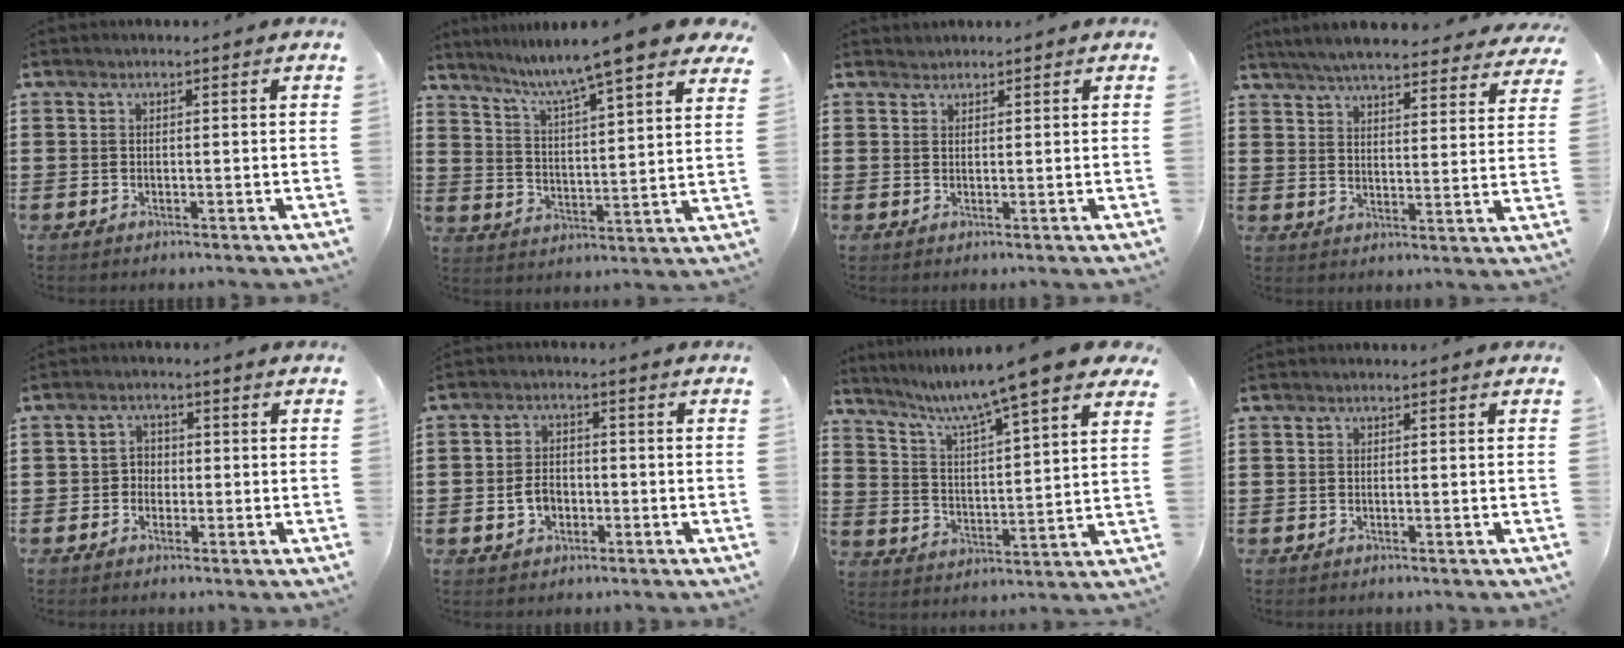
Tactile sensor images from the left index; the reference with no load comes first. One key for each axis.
{"total": 7.7, "fx": 6.7, "fy": -0.8, "fz": 3.8, "tx": -0.095, "ty": -0.049, "tz": 0.101}
{"total": 1.0, "fx": 0.9, "fy": 0.2, "fz": -0.1, "tx": 0.000, "ty": 0.000, "tz": 0.020}
{"total": 6.2, "fx": 5.9, "fy": 0.0, "fz": 2.0, "tx": -0.062, "ty": -0.028, "tz": 0.105}
{"total": 2.2, "fx": -0.7, "fy": 2.0, "fz": 0.8, "tx": -0.023, "ty": 0.008, "tz": -0.018}
{"total": 3.5, "fx": -1.0, "fy": 2.5, "fz": 2.3, "tx": -0.061, "ty": -0.002, "tz": -0.025}
{"total": 8.3, "fx": 6.8, "fy": -0.7, "fz": 4.7, "tx": -0.118, "ty": -0.041, "tz": 0.104}
{"total": 0.0}